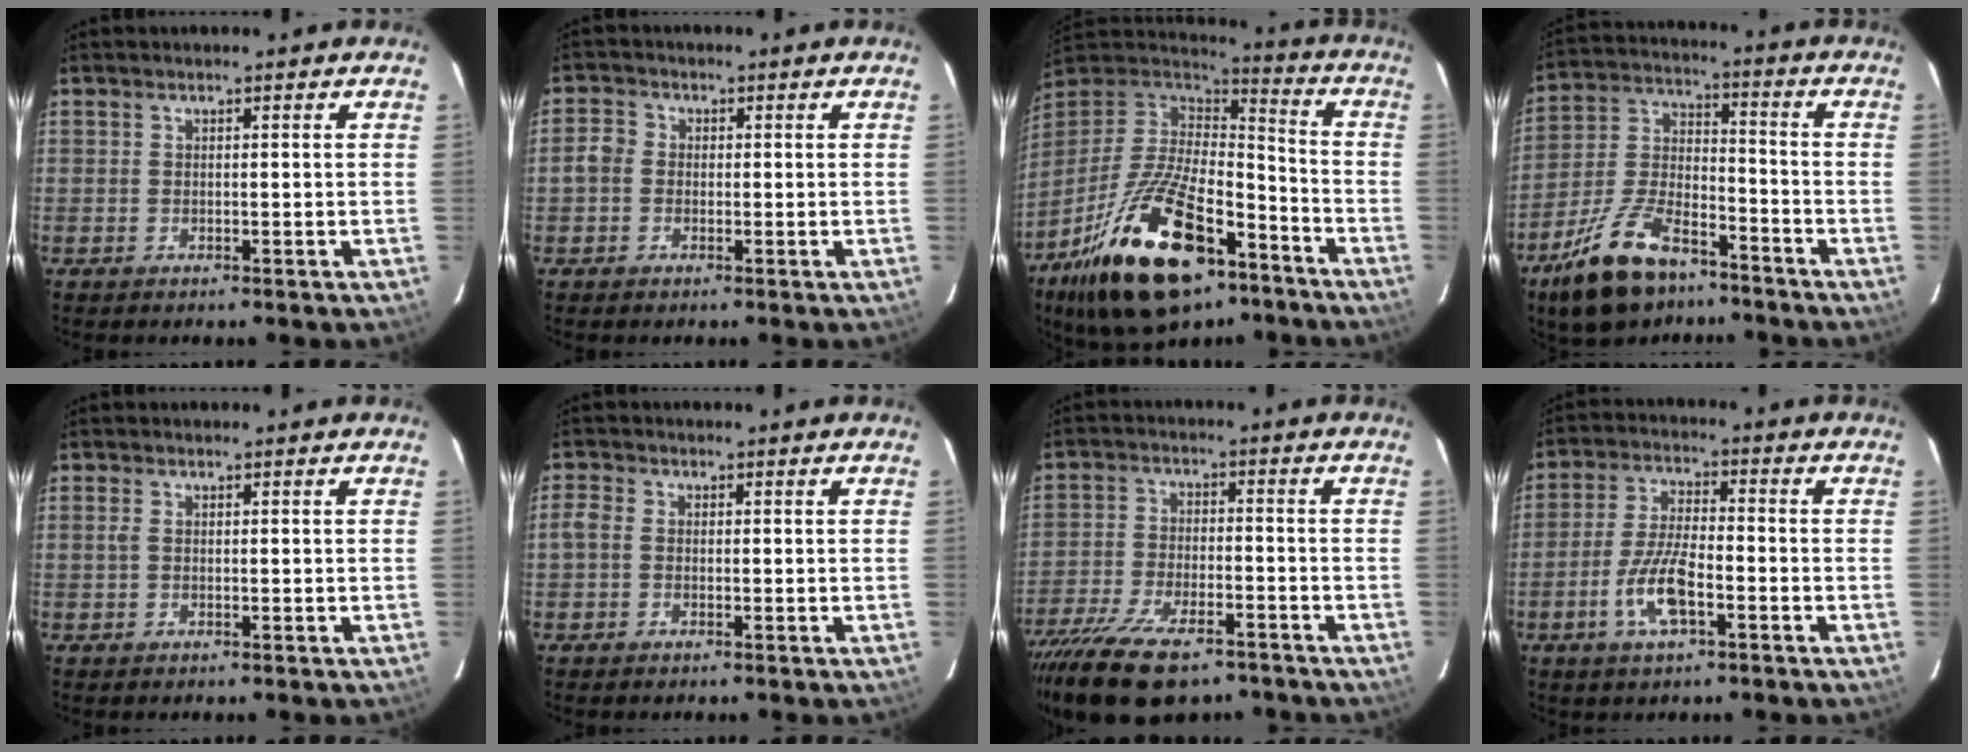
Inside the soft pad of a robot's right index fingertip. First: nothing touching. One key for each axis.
{"total": 3.0, "fx": -0.7, "fy": 2.7, "fz": 1.2, "tx": -0.021, "ty": 0.008, "tz": -0.021}
{"total": 27.9, "fx": -16.2, "fy": 12.4, "fz": 19.1, "tx": -0.371, "ty": -0.022, "tz": -0.260}
{"total": 16.4, "fx": -11.0, "fy": 7.3, "fz": 9.7, "tx": -0.208, "ty": 0.001, "tz": -0.200}
{"total": 0.9, "fx": 0.2, "fy": 0.5, "fz": 0.7, "tx": -0.018, "ty": 0.001, "tz": 0.001}
{"total": 2.1, "fx": -0.8, "fy": 1.6, "fz": 1.1, "tx": -0.026, "ty": 0.004, "tz": -0.019}
{"total": 17.4, "fx": -12.8, "fy": 6.7, "fz": 9.7, "tx": -0.208, "ty": -0.042, "tz": -0.215}
{"total": 8.6, "fx": -3.7, "fy": 2.5, "fz": 7.4, "tx": -0.154, "ty": 0.000, "tz": -0.071}